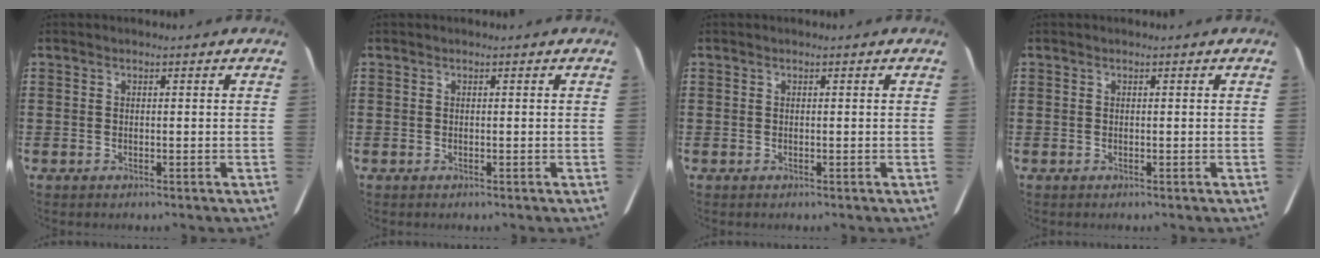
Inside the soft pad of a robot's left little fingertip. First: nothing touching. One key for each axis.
{"total": 0.0}
{"total": 0.0}
{"total": 0.0}